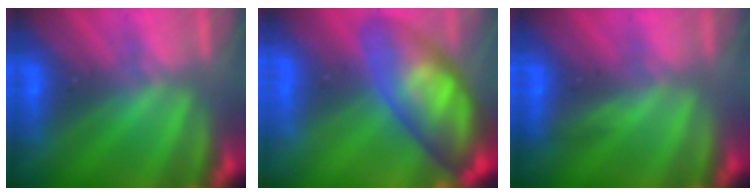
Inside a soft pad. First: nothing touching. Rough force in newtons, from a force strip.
{"total": 8.3}
{"total": 2.8}